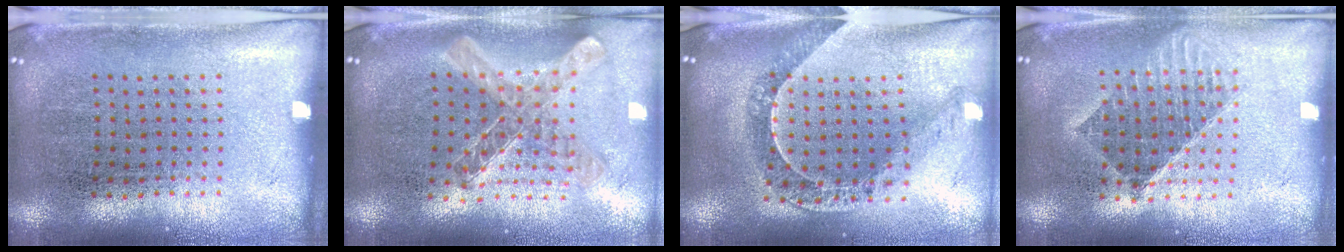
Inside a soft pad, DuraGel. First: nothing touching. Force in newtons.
{"total": 1.1, "press": 1.0, "slide": 0.3}
{"total": 1.2, "press": 1.2, "slide": 0.2}
{"total": 1.5, "press": 1.3, "slide": 0.8}